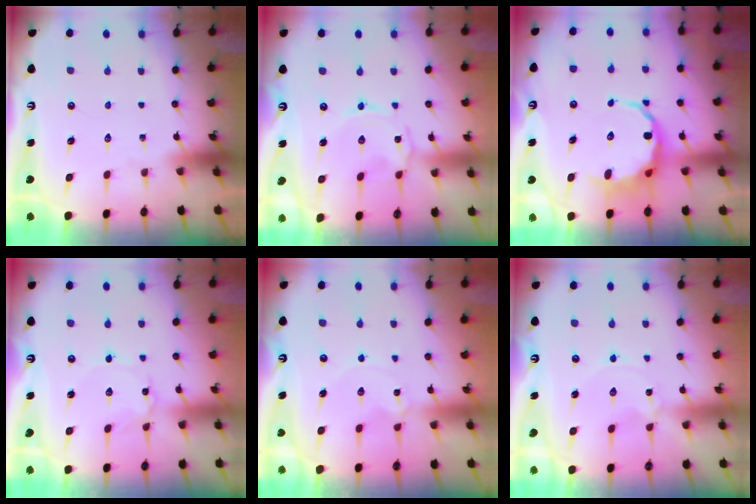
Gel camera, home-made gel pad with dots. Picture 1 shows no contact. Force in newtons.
{"total": 1.4, "press": 1.3, "slide": 0.5}
{"total": 8.3, "press": 8.1, "slide": 2.0}
{"total": 0.6, "press": 0.6, "slide": 0.1}
{"total": 0.8, "press": 0.8, "slide": 0.1}
{"total": 0.0}